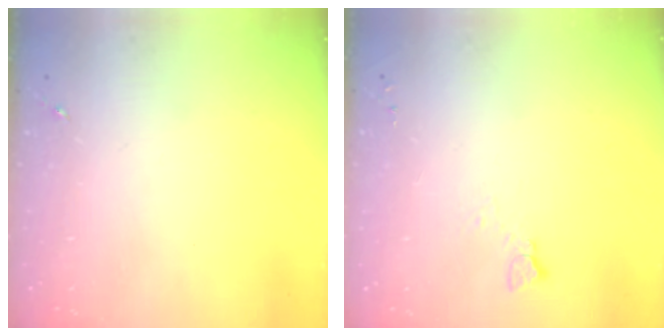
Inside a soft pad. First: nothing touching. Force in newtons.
{"total": 2.8, "press": 2.7, "slide": 0.3}